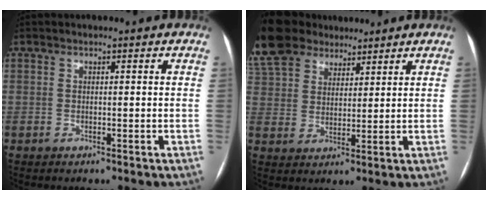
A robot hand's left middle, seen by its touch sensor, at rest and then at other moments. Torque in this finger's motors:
{"motor_torque": [0.71, 0.00, 1.06, 0.21]}